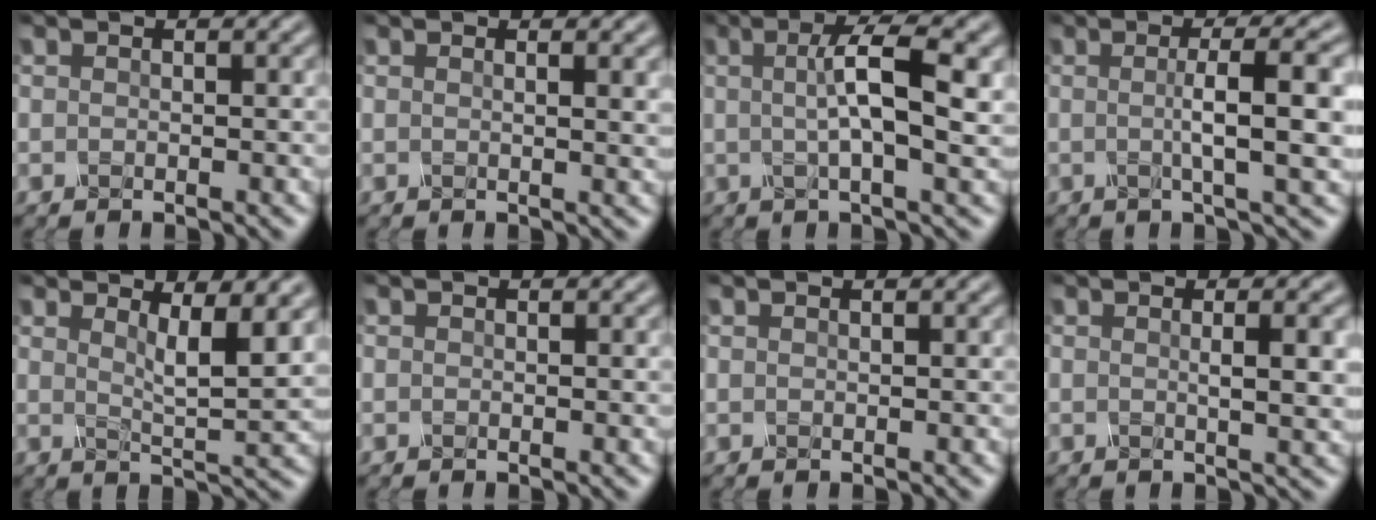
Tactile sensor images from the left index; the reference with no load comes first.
{"total": 2.3, "force": [0.9, 0.8, 1.9], "torque": [-0.011, 0.011, -0.004]}
{"total": 5.6, "force": [0.7, 1.0, 5.5], "torque": [-0.096, 0.008, 0.019]}
{"total": 6.2, "force": [0.1, 0.9, 6.1], "torque": [-0.092, 0.013, 0.008]}
{"total": 4.4, "force": [2.1, 0.7, 3.8], "torque": [-0.058, -0.006, 0.045]}
{"total": 0.0}
{"total": 0.8, "force": [0.6, 0.4, 0.4], "torque": [0.008, -0.001, -0.005]}
{"total": 3.9, "force": [0.5, 0.9, 3.8], "torque": [-0.043, 0.013, 0.008]}